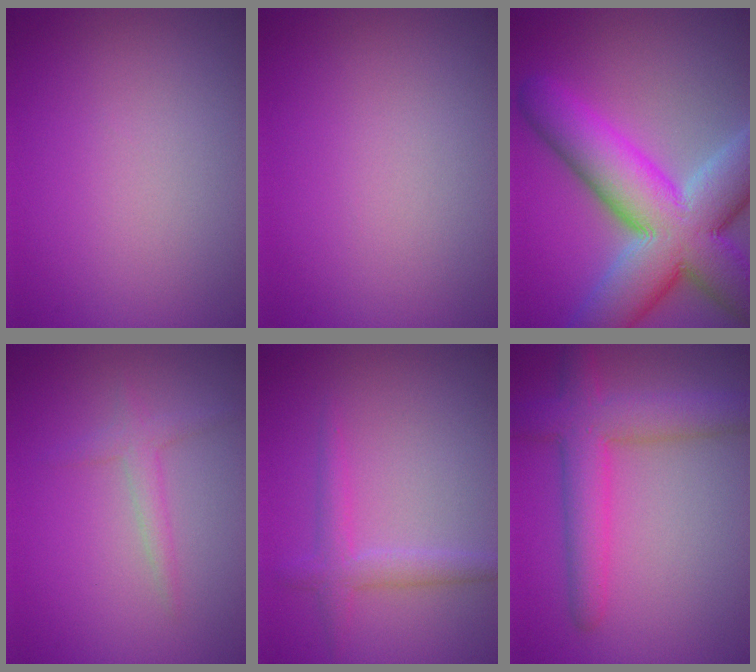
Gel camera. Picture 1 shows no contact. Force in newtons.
{"total": 0.0}
{"total": 13.5, "press": 13.5, "slide": 1.1}
{"total": 1.7, "press": 1.7, "slide": 0.0}
{"total": 2.2, "press": 2.2, "slide": 0.1}
{"total": 5.6, "press": 5.6, "slide": 0.2}